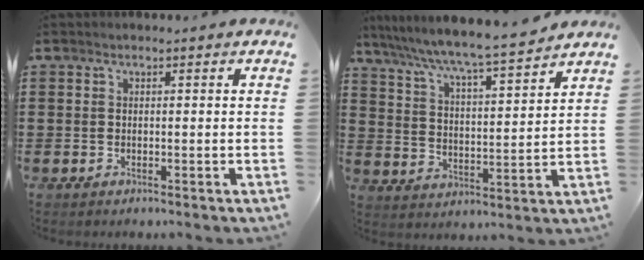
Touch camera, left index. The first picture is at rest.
{"total": 6.2, "force": [5.7, -0.3, 2.6], "torque": [-0.075, -0.041, 0.090]}